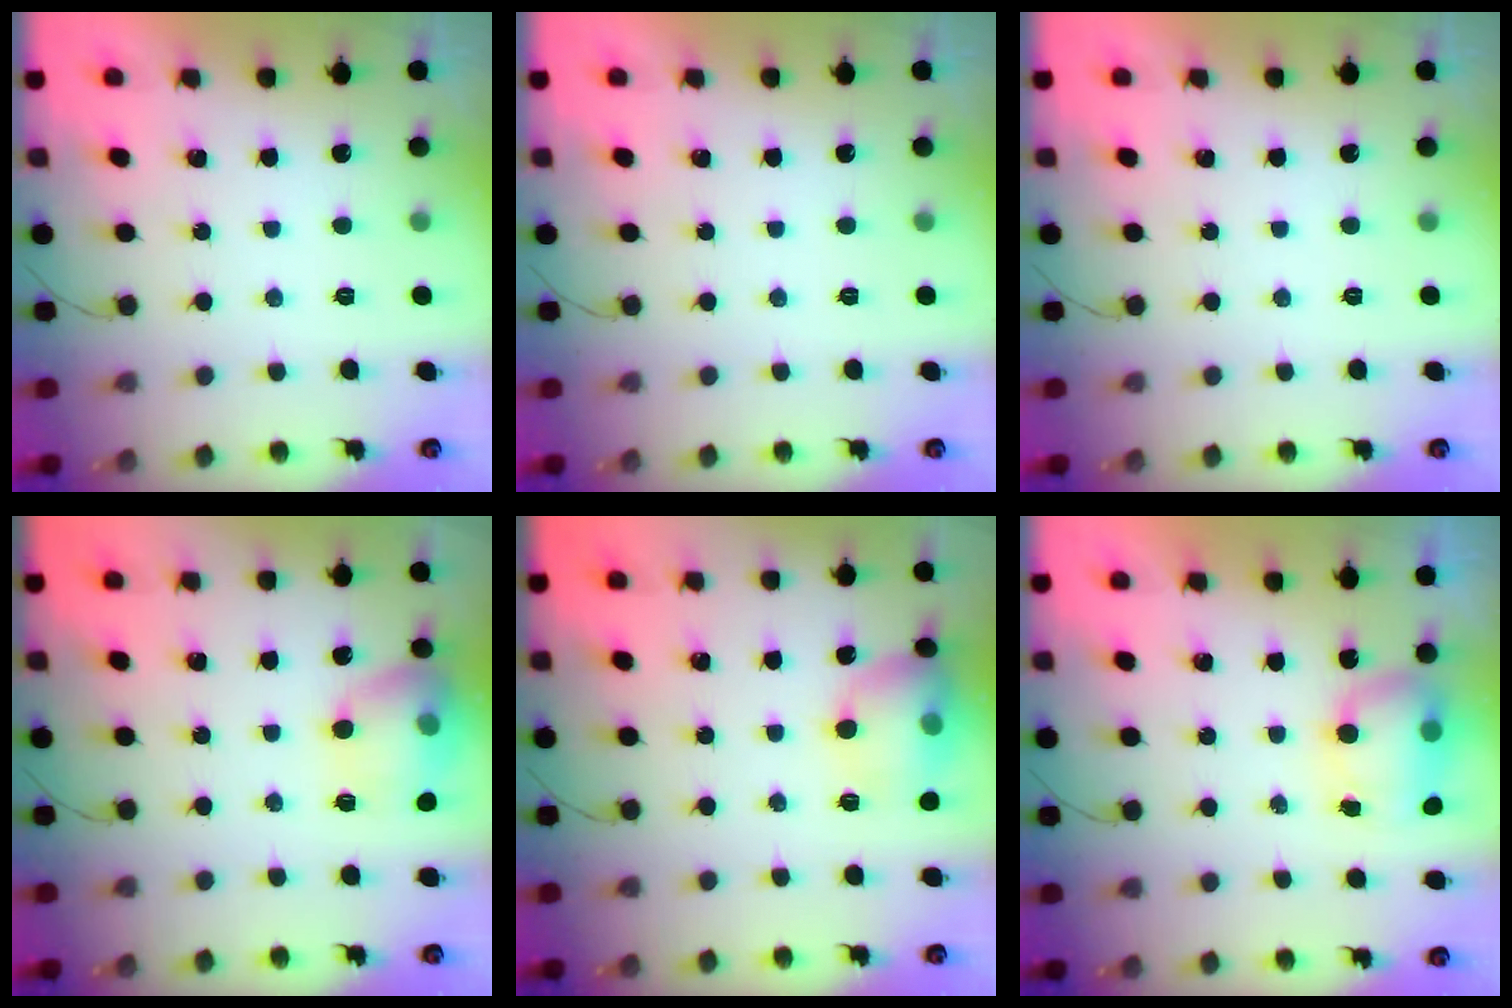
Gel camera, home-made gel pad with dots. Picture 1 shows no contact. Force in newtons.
{"total": 0.0}
{"total": 0.0}
{"total": 14.2, "press": 14.1, "slide": 1.3}
{"total": 12.8, "press": 12.6, "slide": 2.1}
{"total": 7.1, "press": 7.0, "slide": 1.2}